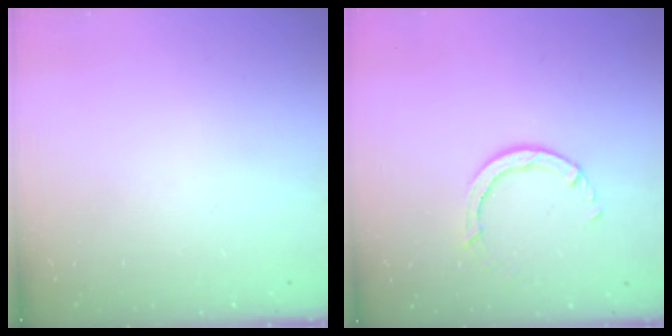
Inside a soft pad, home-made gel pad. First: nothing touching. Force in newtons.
{"total": 3.1, "press": 3.1, "slide": 0.3}